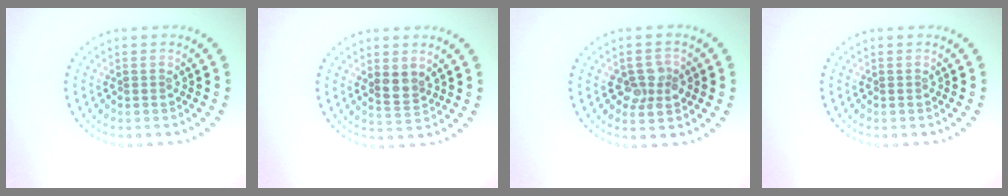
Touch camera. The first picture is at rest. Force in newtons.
{"total": 2.0, "press": 1.7, "slide": 1.0}
{"total": 2.5, "press": 2.5, "slide": 0.2}
{"total": 0.0}